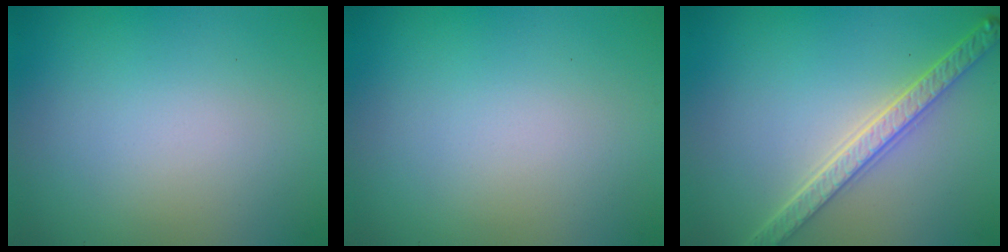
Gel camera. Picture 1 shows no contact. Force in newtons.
{"total": 0.0}
{"total": 4.2, "press": 3.6, "slide": 2.2}